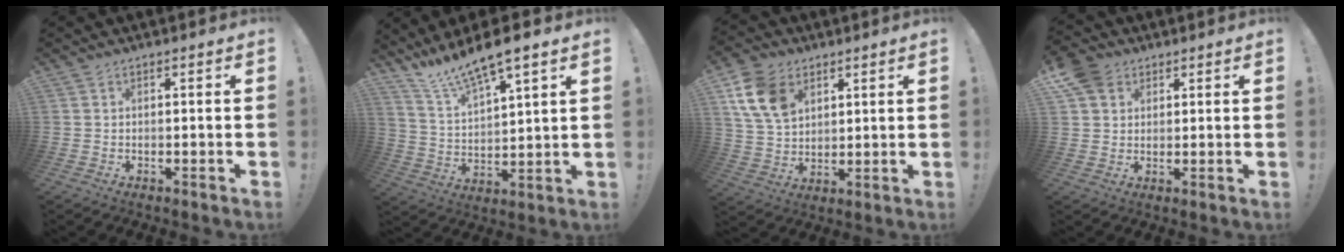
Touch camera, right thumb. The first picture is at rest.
{"total": 11.2, "force": [10.0, 0.9, 5.0], "torque": [-0.112, -0.077, 0.176]}
{"total": 14.3, "force": [6.6, 10.2, 7.5], "torque": [-0.143, -0.015, 0.134]}
{"total": 7.6, "force": [3.9, 5.9, 2.8], "torque": [-0.049, -0.014, 0.078]}